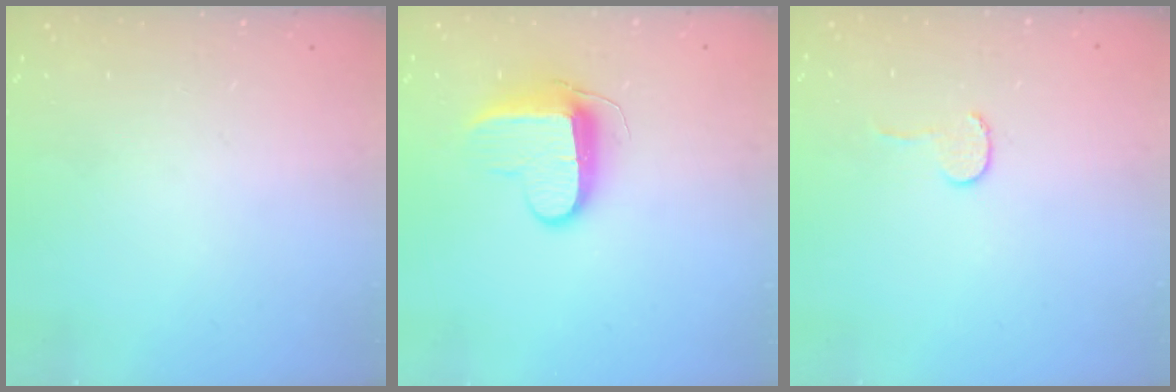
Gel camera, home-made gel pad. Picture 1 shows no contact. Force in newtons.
{"total": 9.7, "press": 9.7, "slide": 0.9}
{"total": 4.1, "press": 4.1, "slide": 0.4}